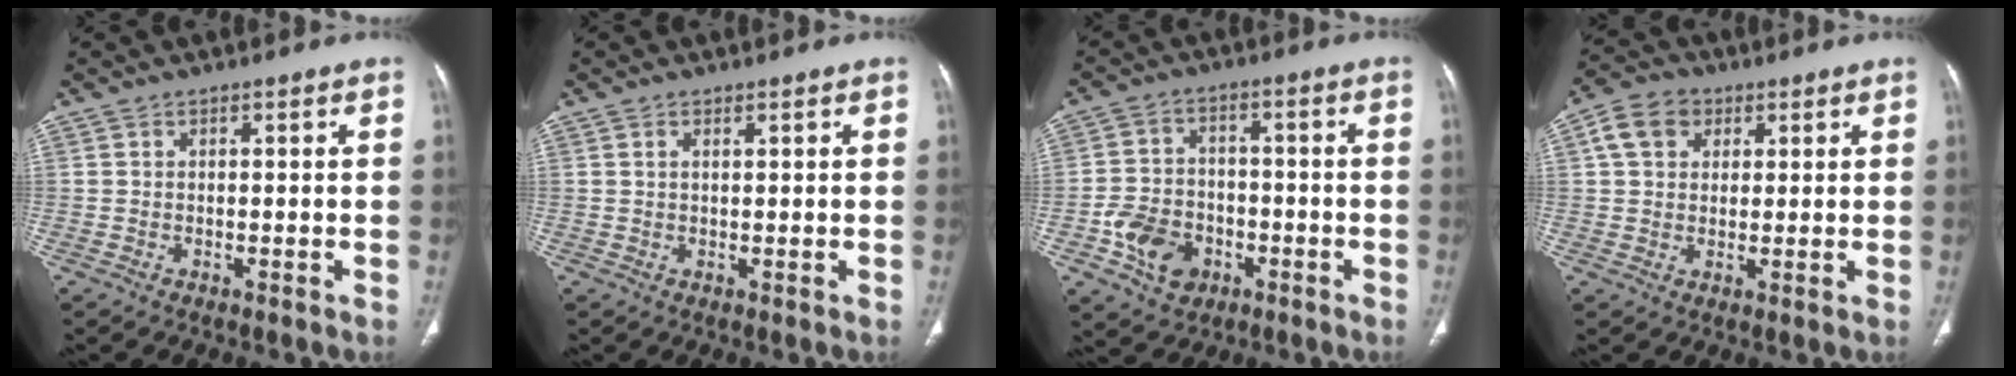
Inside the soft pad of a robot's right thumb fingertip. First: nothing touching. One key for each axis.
{"total": 0.8, "fx": 0.5, "fy": 0.3, "fz": 0.6, "tx": -0.014, "ty": 0.002, "tz": 0.010}
{"total": 9.5, "fx": -3.8, "fy": 7.2, "fz": 4.8, "tx": -0.064, "ty": 0.022, "tz": -0.061}
{"total": 7.3, "fx": 2.5, "fy": 5.8, "fz": 3.7, "tx": -0.051, "ty": 0.006, "tz": 0.040}